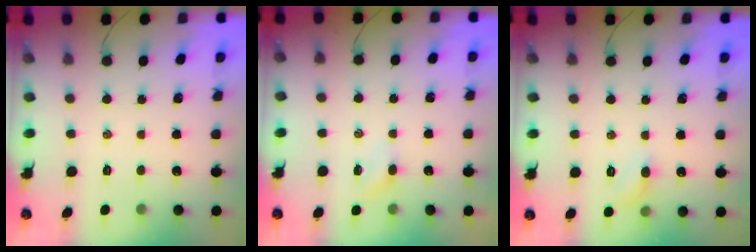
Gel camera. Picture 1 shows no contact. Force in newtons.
{"total": 2.3, "press": 2.2, "slide": 0.7}
{"total": 4.9, "press": 4.6, "slide": 1.7}